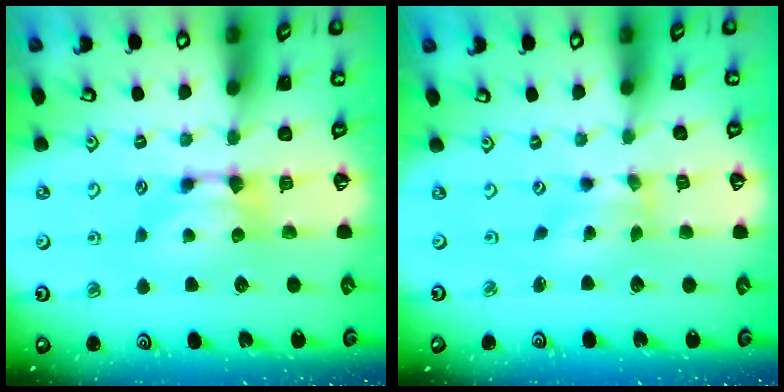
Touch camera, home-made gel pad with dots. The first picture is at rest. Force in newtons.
{"total": 1.5, "press": 1.0, "slide": 1.1}